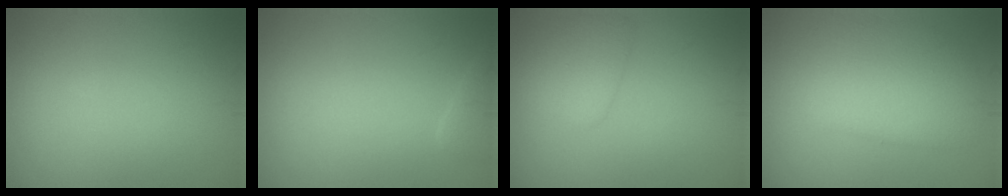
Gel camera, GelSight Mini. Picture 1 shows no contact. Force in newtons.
{"total": 1.2, "press": 1.2, "slide": 0.1}
{"total": 2.6, "press": 2.6, "slide": 0.0}
{"total": 5.1, "press": 5.1, "slide": 0.2}